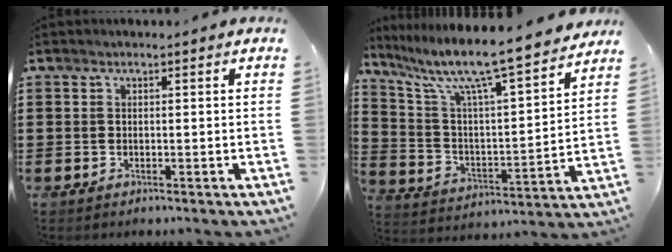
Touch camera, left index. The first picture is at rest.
{"total": 9.8, "force": [8.2, 0.3, 5.2], "torque": [-0.128, -0.068, 0.129]}